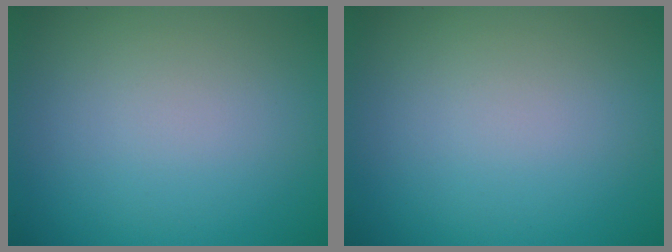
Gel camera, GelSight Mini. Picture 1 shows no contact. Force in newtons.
{"total": 0.0}